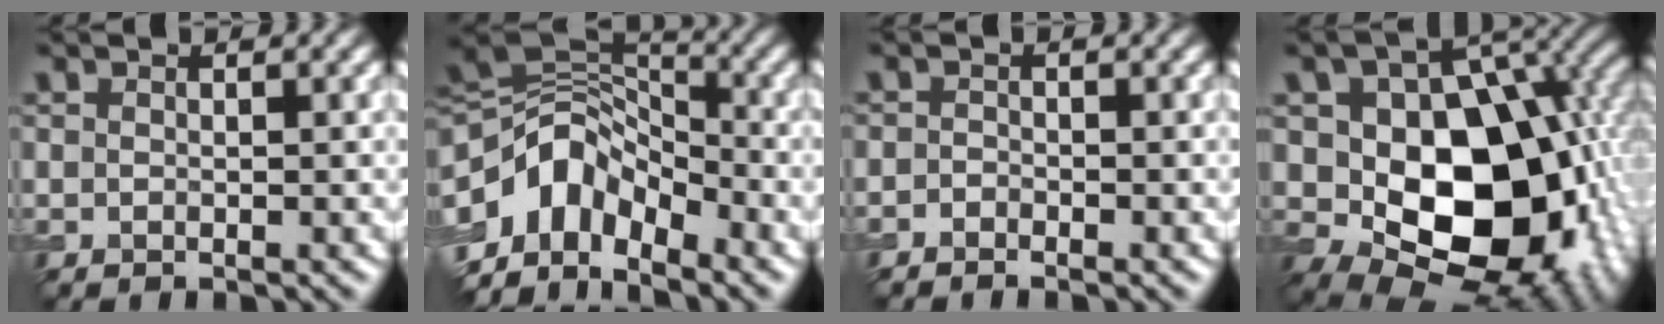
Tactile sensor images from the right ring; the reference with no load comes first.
{"total": 7.7, "force": [-4.2, 4.8, 4.4], "torque": [-0.069, 0.008, -0.088]}
{"total": 0.7, "force": [-0.6, 0.3, 0.1], "torque": [0.000, -0.002, -0.015]}
{"total": 15.1, "force": [-1.1, 10.0, 11.2], "torque": [-0.134, -0.004, -0.025]}